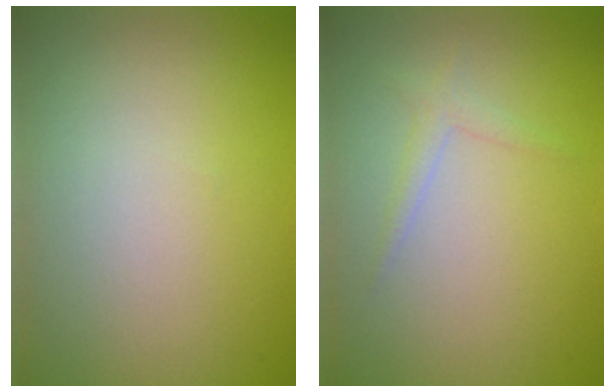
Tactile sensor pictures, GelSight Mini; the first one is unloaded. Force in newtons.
{"total": 1.2, "press": 1.2, "slide": 0.0}